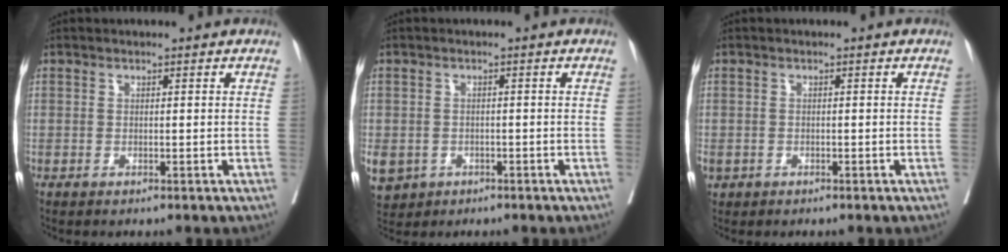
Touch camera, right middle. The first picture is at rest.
{"total": 11.2, "force": [-4.4, 9.5, 4.2], "torque": [-0.136, -0.008, -0.057]}
{"total": 2.5, "force": [-1.1, 1.9, 1.3], "torque": [-0.043, 0.000, -0.016]}